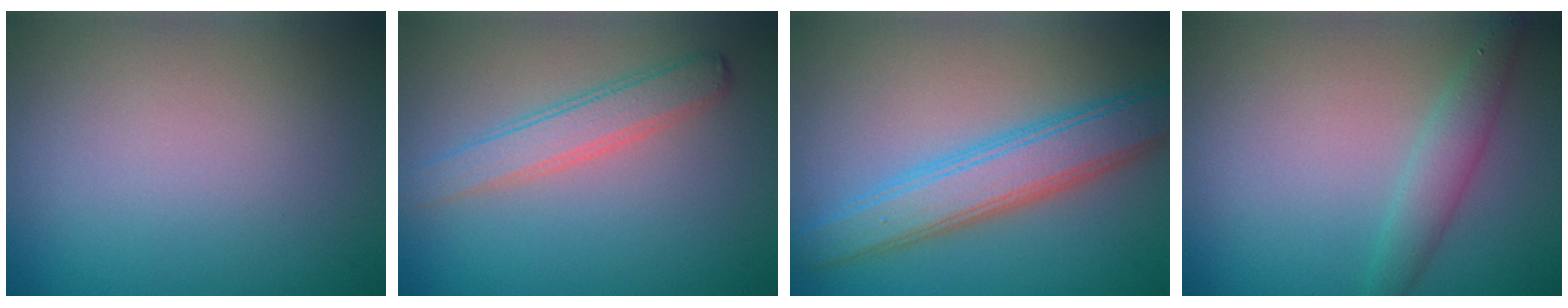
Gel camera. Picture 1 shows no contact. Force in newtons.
{"total": 2.9, "press": 2.9, "slide": 0.1}
{"total": 5.2, "press": 5.2, "slide": 0.1}
{"total": 2.3, "press": 2.3, "slide": 0.1}